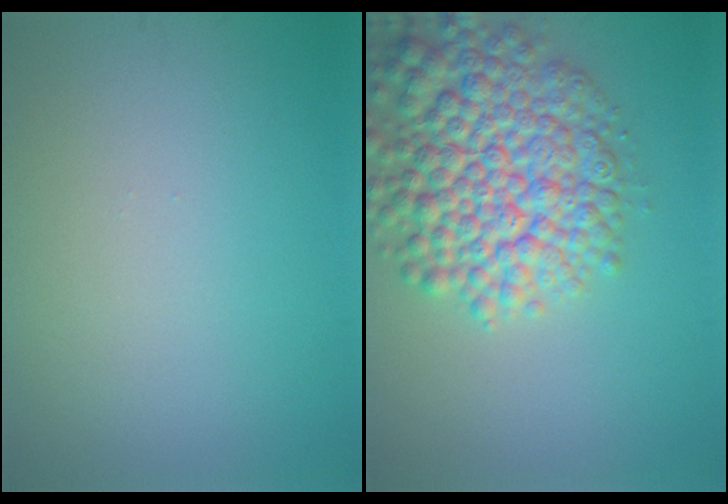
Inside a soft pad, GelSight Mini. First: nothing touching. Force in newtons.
{"total": 9.1, "press": 9.1, "slide": 0.4}